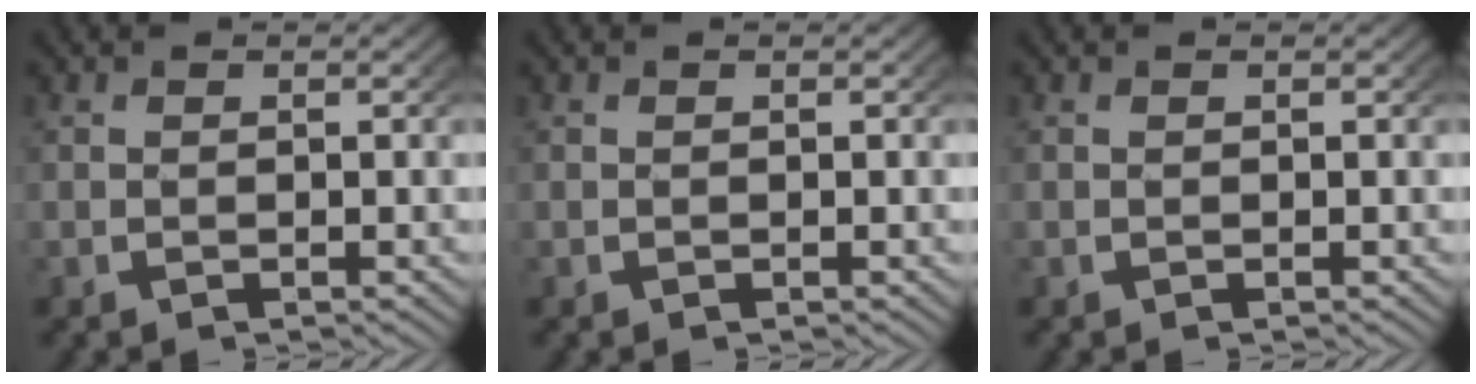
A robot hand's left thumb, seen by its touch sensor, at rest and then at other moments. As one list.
[{"total": 0.0}, {"total": 0.0}]